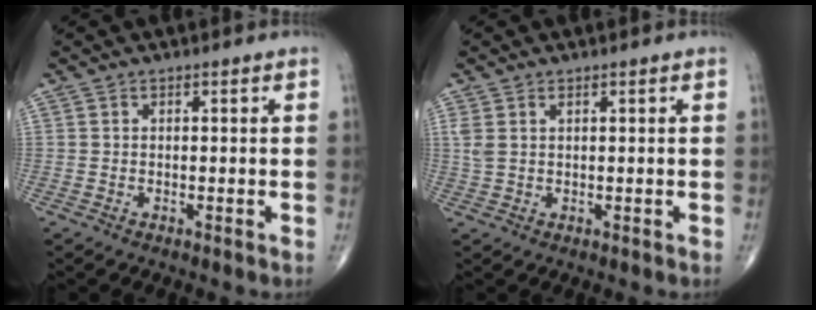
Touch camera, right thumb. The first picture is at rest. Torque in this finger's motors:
{"motor_torque": [0.31, 0.60, 0.36, 0.17, 0.01]}